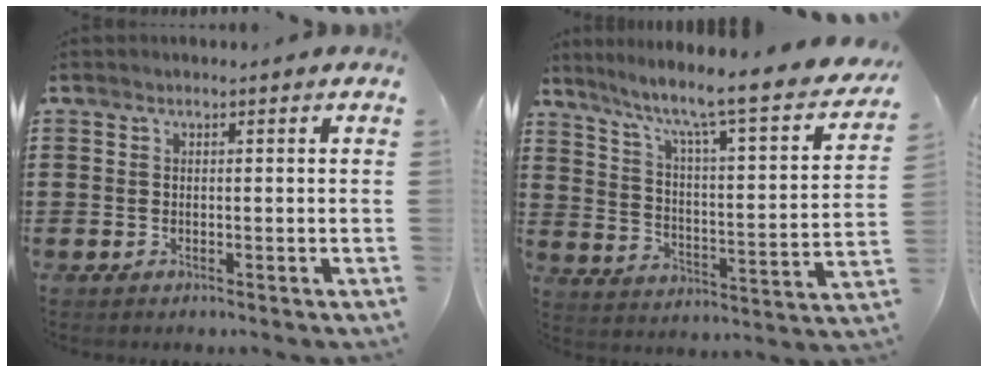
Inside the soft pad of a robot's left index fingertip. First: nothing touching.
{"total": 6.5, "force": [5.1, -0.2, 4.0], "torque": [-0.093, -0.057, 0.069]}